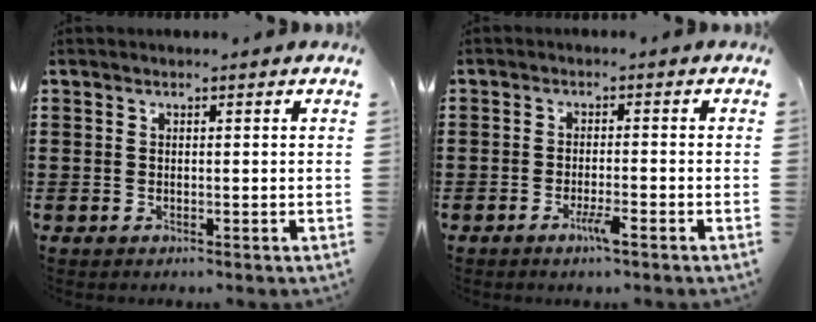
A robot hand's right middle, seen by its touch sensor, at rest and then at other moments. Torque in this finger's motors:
{"motor_torque": [0.73, -0.62, 0.15, 0.05]}